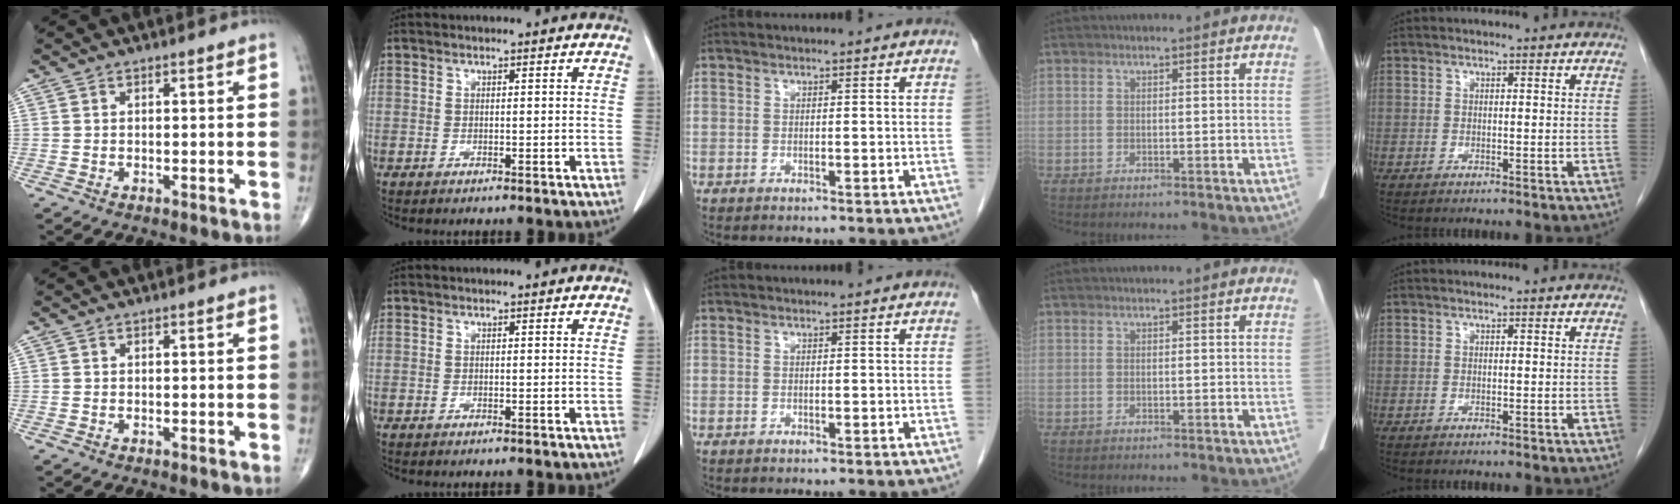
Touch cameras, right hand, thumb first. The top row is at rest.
{}